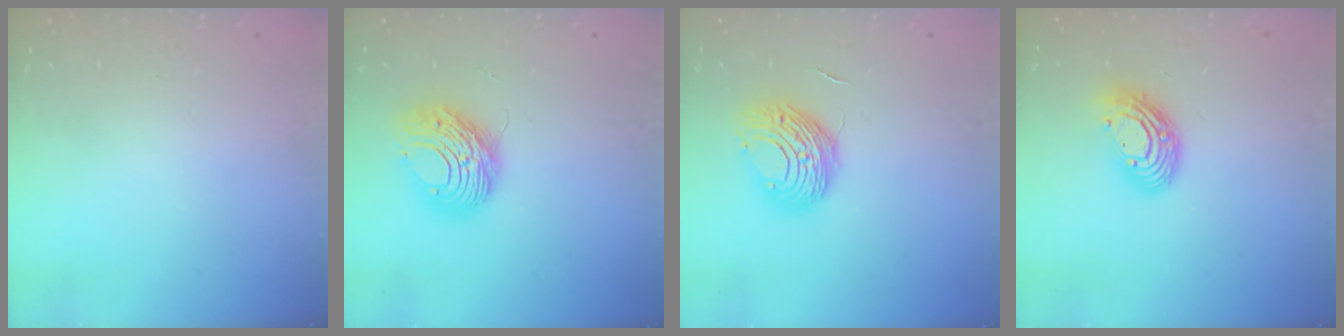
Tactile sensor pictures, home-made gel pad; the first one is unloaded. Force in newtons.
{"total": 9.7, "press": 9.7, "slide": 1.2}
{"total": 11.0, "press": 11.0, "slide": 0.2}
{"total": 11.8, "press": 11.7, "slide": 0.9}